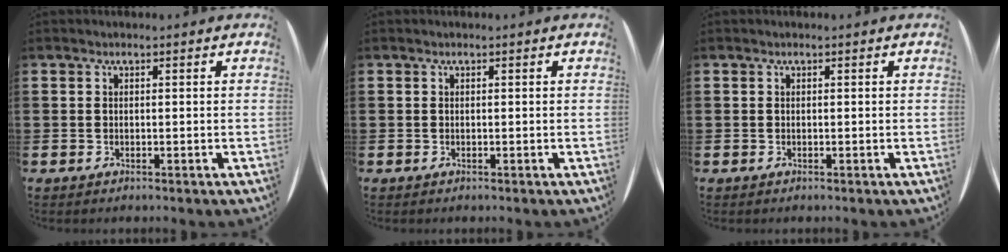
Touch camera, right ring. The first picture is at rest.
{"total": 0.0}
{"total": 0.0}